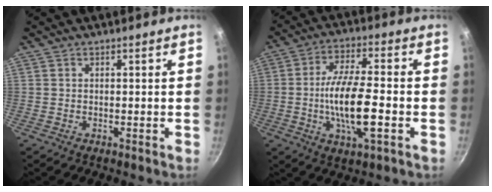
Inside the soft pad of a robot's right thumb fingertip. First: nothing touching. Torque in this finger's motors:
{"motor_torque": [2.60, 2.13, 1.97, -0.80, 0.48]}